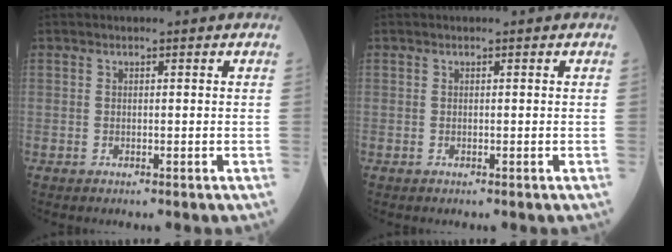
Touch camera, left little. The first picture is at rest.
{"total": 0.0}